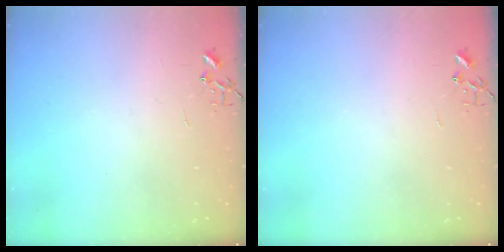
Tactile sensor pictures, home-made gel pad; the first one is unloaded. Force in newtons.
{"total": 0.0}